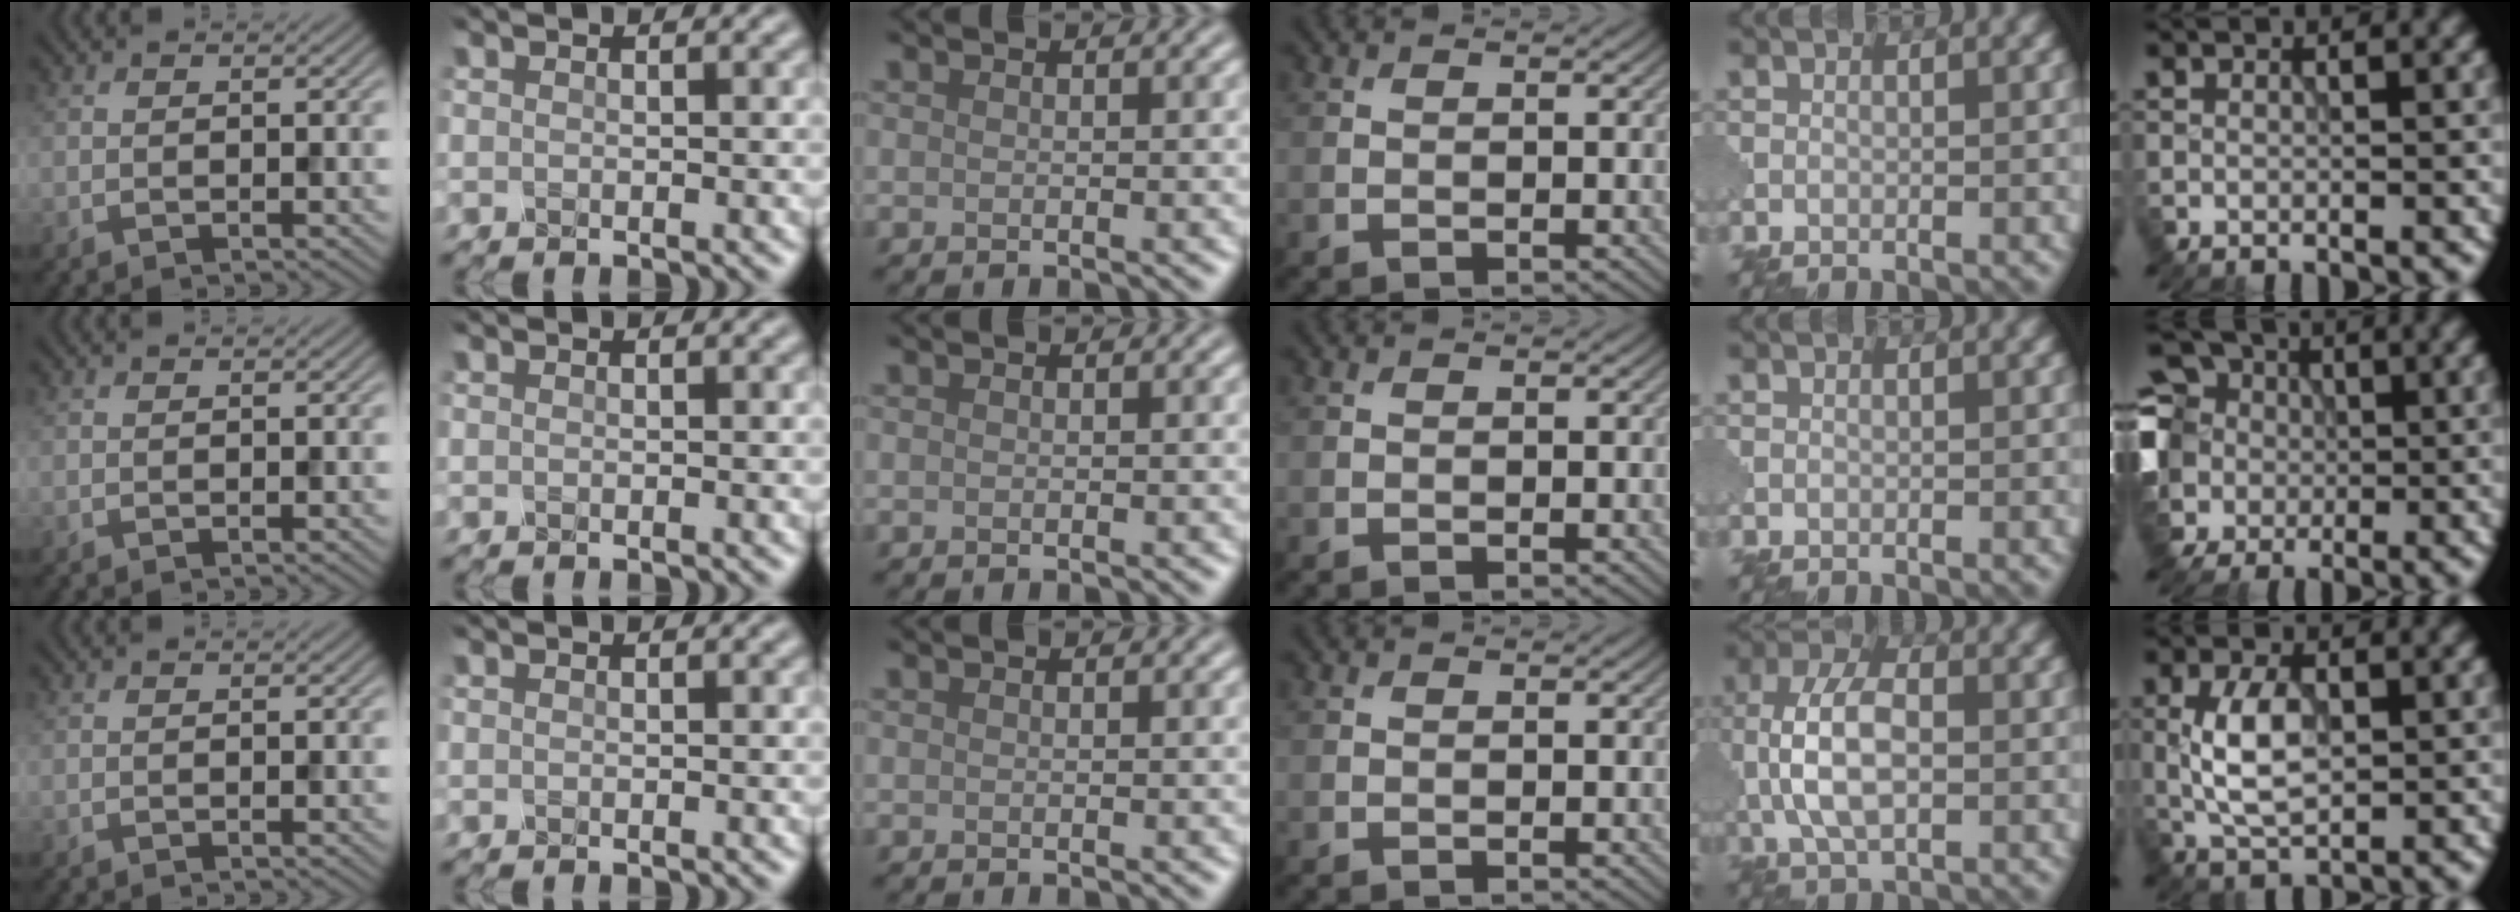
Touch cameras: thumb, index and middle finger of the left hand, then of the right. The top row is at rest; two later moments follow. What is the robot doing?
{"motion": "close", "object": "eyeshadow palette"}